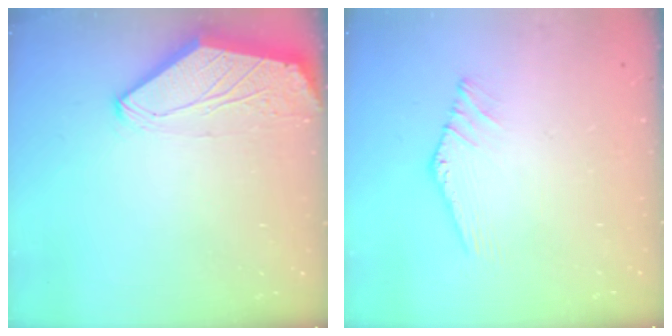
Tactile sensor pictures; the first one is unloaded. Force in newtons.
{"total": 0.5, "press": 0.4, "slide": 0.3}